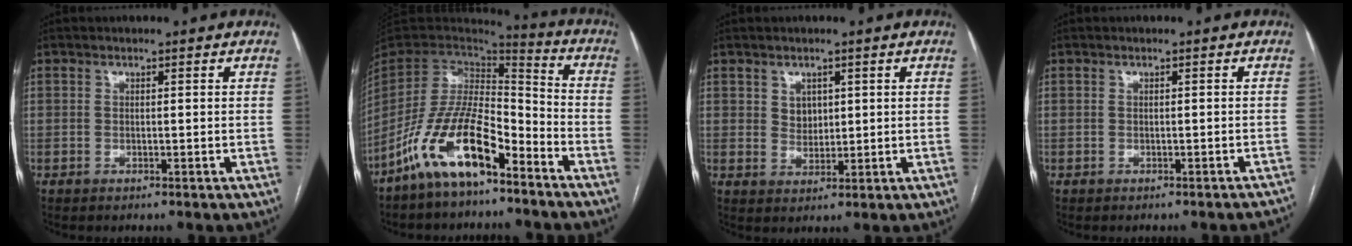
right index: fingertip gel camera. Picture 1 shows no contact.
{"total": 14.5, "force": [-9.0, 4.3, 10.6], "torque": [-0.208, 0.007, -0.167]}
{"total": 2.9, "force": [1.2, 2.2, 1.5], "torque": [-0.024, -0.002, 0.027]}
{"total": 2.4, "force": [-2.3, 0.0, 0.7], "torque": [0.000, 0.003, -0.023]}